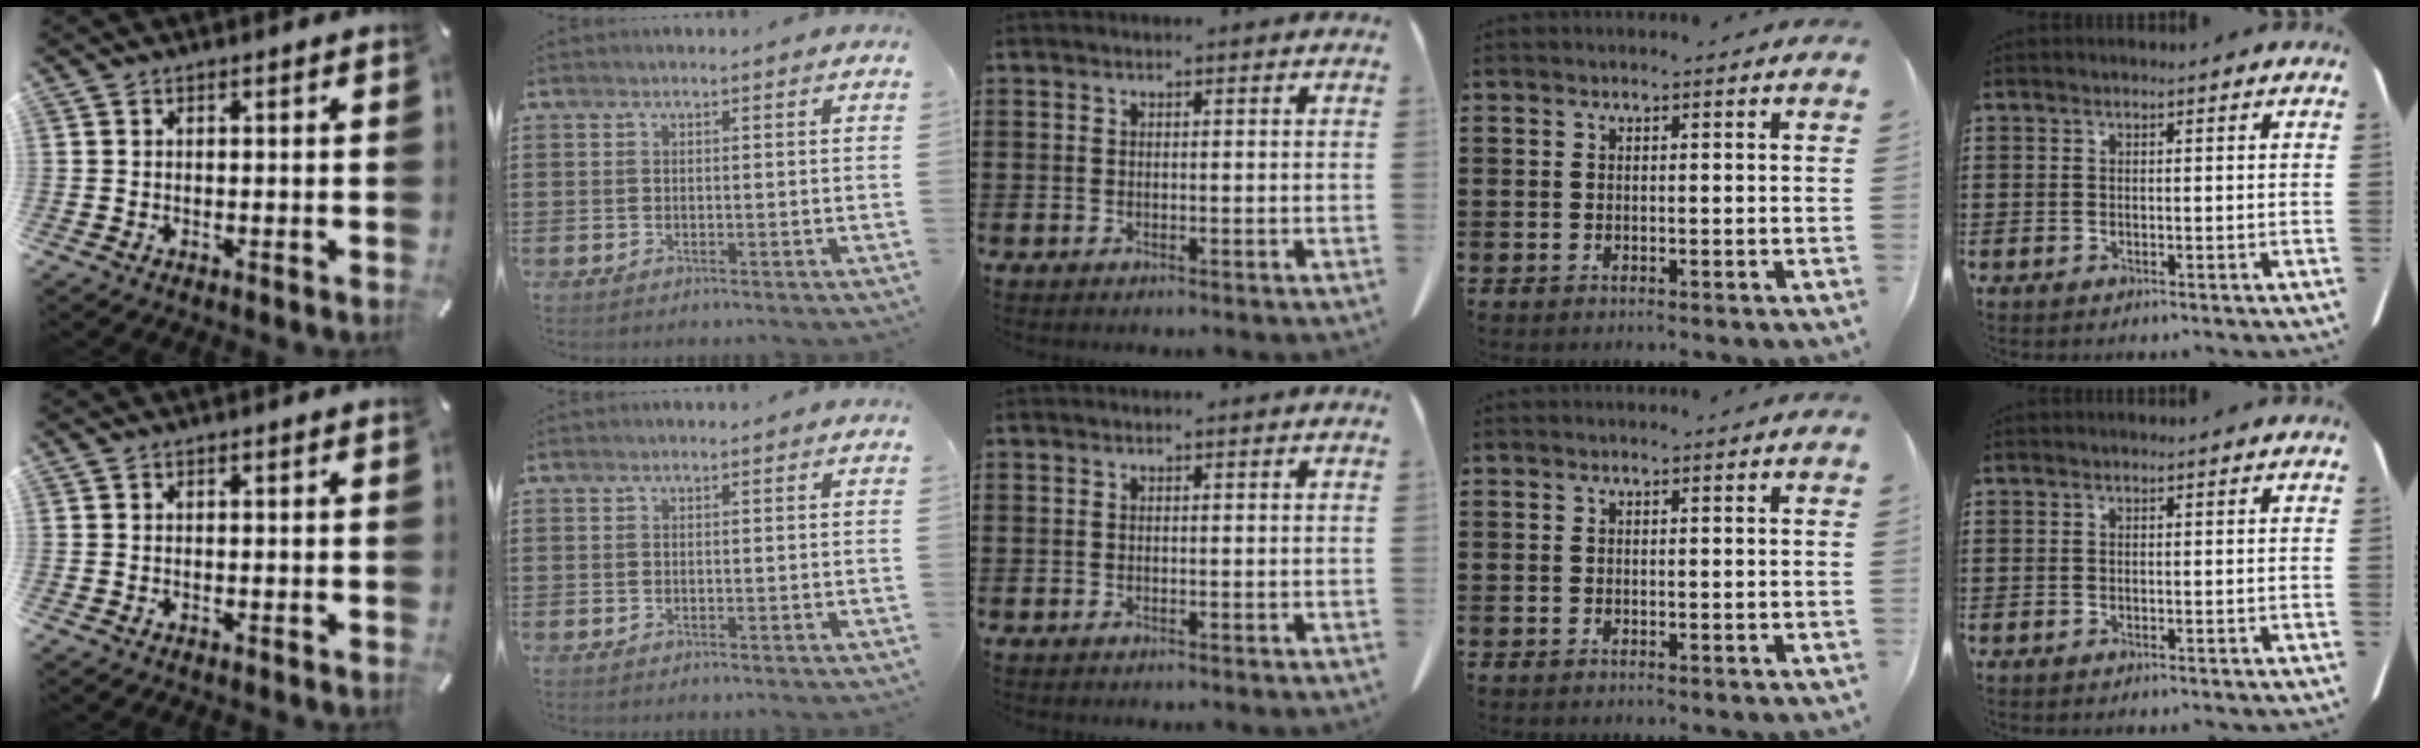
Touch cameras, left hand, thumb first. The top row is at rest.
{}